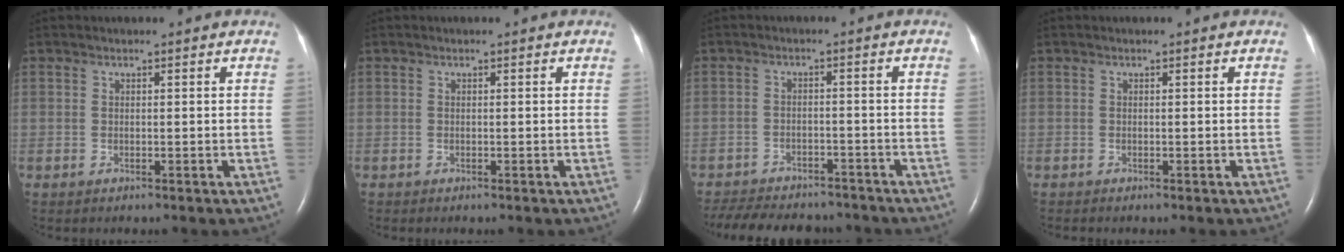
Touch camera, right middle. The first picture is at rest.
{"total": 0.0}
{"total": 15.3, "force": [-13.5, 4.8, 5.3], "torque": [-0.127, -0.007, -0.184]}
{"total": 0.0}